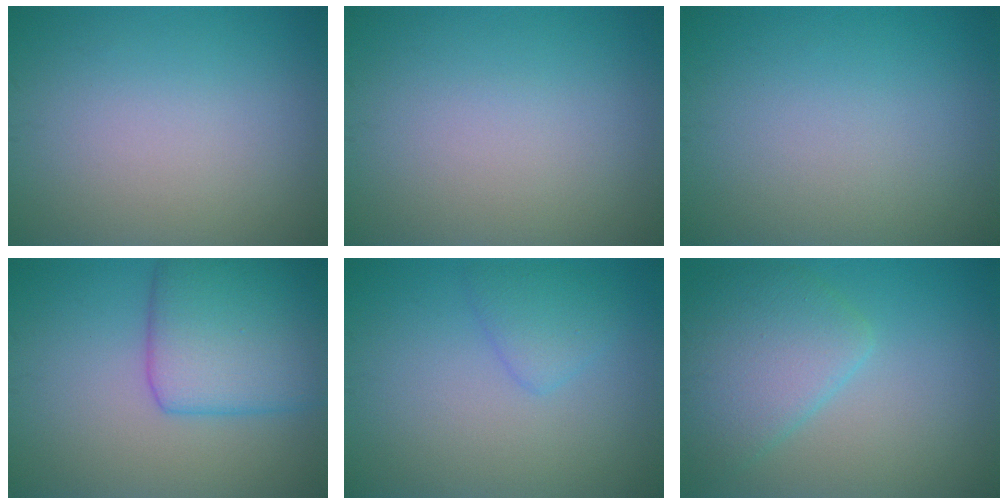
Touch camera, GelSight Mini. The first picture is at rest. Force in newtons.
{"total": 0.0}
{"total": 0.0}
{"total": 7.2, "press": 7.2, "slide": 0.1}
{"total": 2.0, "press": 2.0, "slide": 0.2}
{"total": 5.2, "press": 5.2, "slide": 0.2}